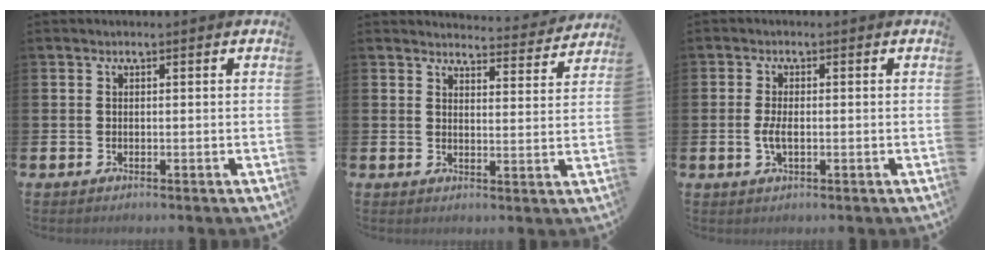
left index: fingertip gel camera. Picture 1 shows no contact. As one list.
[{"total": 4.0, "force": [4.0, 0.5, 0.2], "torque": [0.000, -0.036, 0.066]}, {"total": 2.6, "force": [-0.3, 1.1, 2.4], "torque": [-0.033, -0.003, -0.008]}]